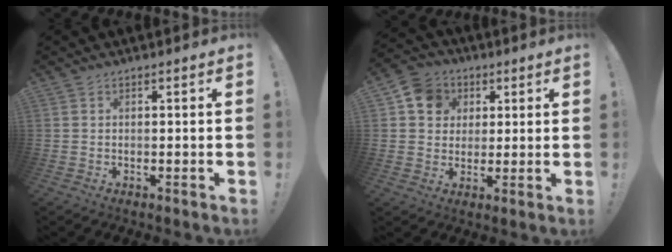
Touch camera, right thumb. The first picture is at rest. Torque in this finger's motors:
{"motor_torque": [-0.10, 1.02, 0.71, 0.05, 0.08]}